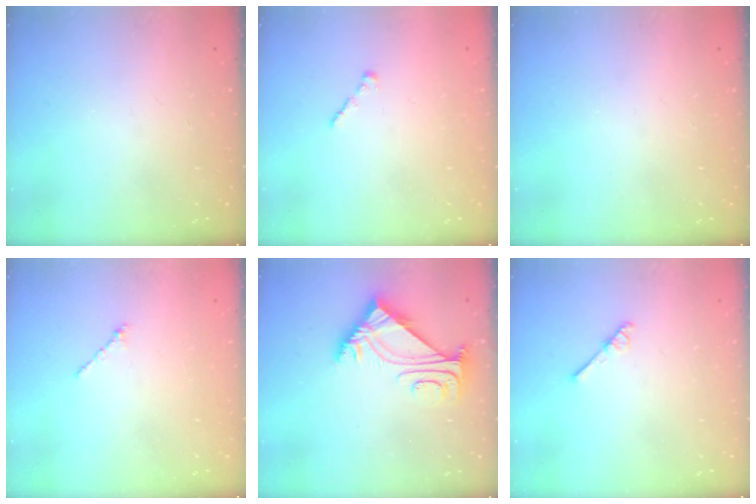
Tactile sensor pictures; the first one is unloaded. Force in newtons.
{"total": 1.0, "press": 0.9, "slide": 0.5}
{"total": 0.0}
{"total": 1.0, "press": 0.9, "slide": 0.4}
{"total": 5.2, "press": 5.1, "slide": 1.0}
{"total": 2.9, "press": 2.9, "slide": 0.3}